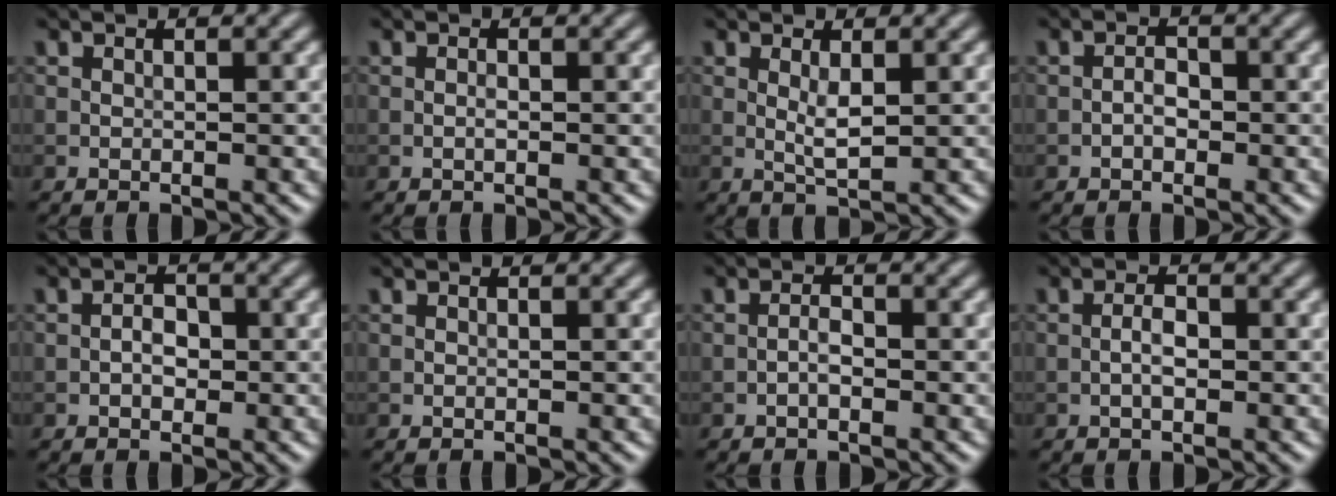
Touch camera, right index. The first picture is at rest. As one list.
[{"total": 0.5, "force": [-0.2, 0.2, 0.5], "torque": [-0.010, 0.000, -0.004]}, {"total": 1.9, "force": [0.4, 0.4, 1.8], "torque": [-0.038, -0.003, 0.009]}, {"total": 1.4, "force": [-0.5, 0.8, 1.1], "torque": [-0.013, 0.003, -0.013]}, {"total": 1.8, "force": [-0.4, 1.1, 1.3], "torque": [-0.018, 0.003, -0.010]}, {"total": 0.0}, {"total": 1.2, "force": [-0.5, 0.4, 1.0], "torque": [-0.020, 0.003, -0.012]}, {"total": 1.7, "force": [-0.4, 0.7, 1.5], "torque": [-0.028, 0.003, -0.011]}]